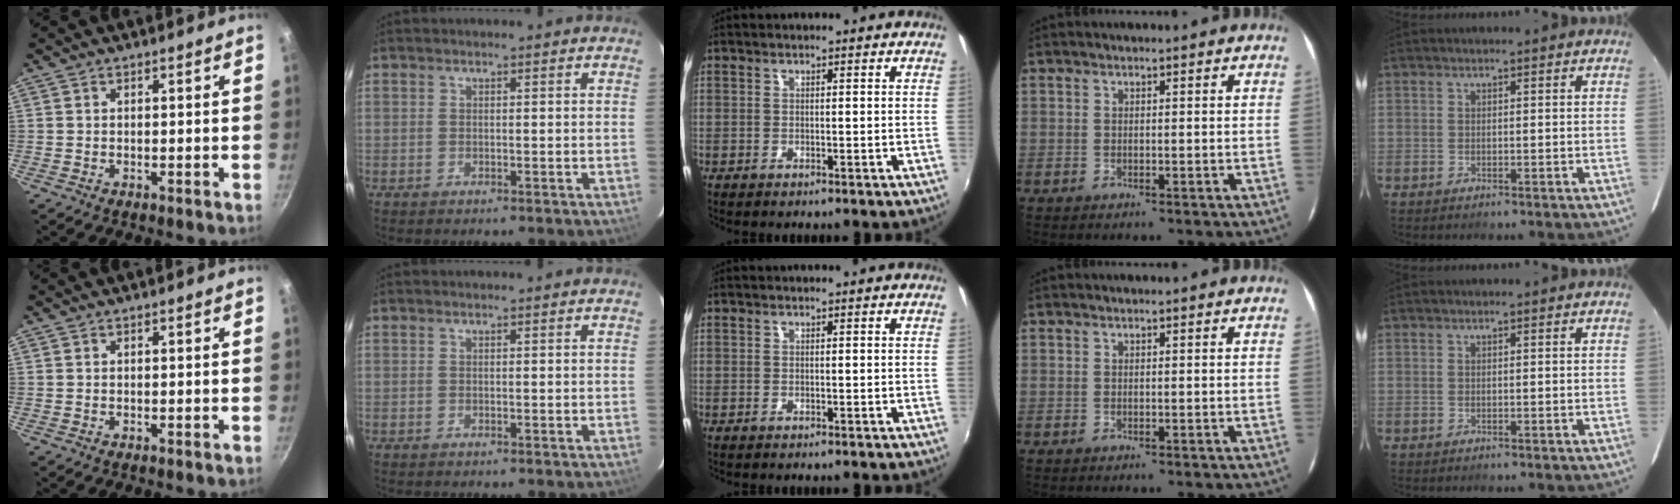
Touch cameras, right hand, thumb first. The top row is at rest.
{}